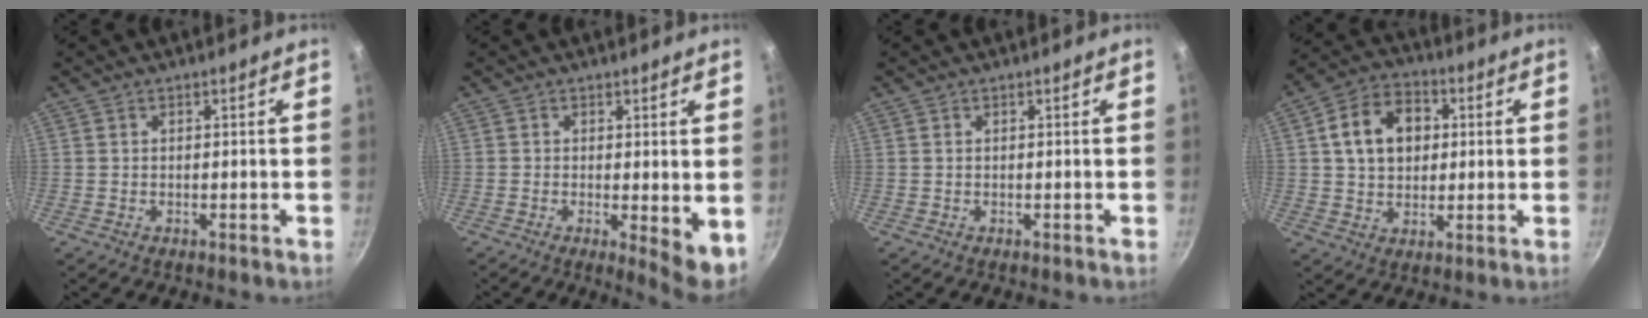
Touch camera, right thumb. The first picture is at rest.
{"total": 5.9, "force": [-0.4, 1.8, 5.6], "torque": [-0.076, -0.016, -0.004]}
{"total": 0.0}
{"total": 12.1, "force": [2.5, 9.1, 7.7], "torque": [-0.105, 0.016, 0.034]}